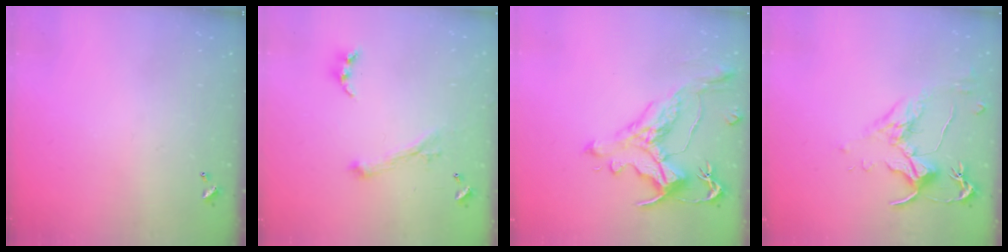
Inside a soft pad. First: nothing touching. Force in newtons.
{"total": 1.1, "press": 0.6, "slide": 0.9}
{"total": 1.7, "press": 1.2, "slide": 1.1}
{"total": 1.6, "press": 1.4, "slide": 0.7}